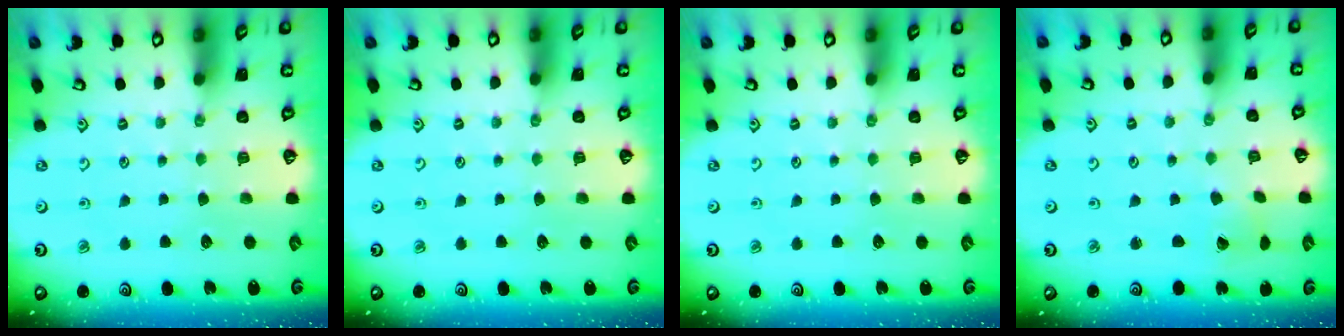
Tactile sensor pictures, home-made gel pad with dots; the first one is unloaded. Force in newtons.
{"total": 0.0}
{"total": 0.0}
{"total": 2.1, "press": 2.1, "slide": 0.3}